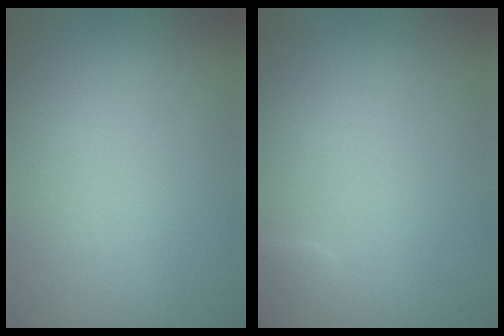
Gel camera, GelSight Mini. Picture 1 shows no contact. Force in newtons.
{"total": 1.0, "press": 1.0, "slide": 0.1}